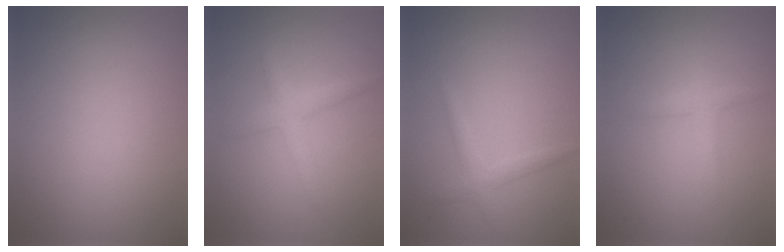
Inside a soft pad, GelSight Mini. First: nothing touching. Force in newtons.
{"total": 2.2, "press": 2.2, "slide": 0.1}
{"total": 1.5, "press": 1.5, "slide": 0.0}
{"total": 1.5, "press": 1.5, "slide": 0.1}